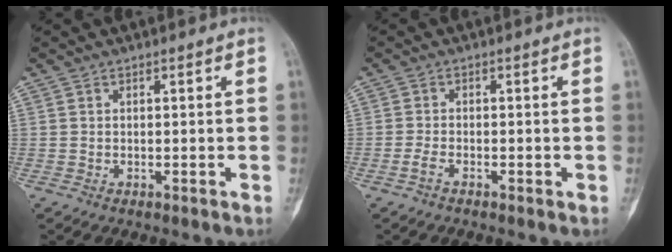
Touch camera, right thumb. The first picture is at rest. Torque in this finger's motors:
{"motor_torque": [-0.27, 0.07, -0.16, -0.24, 0.00]}